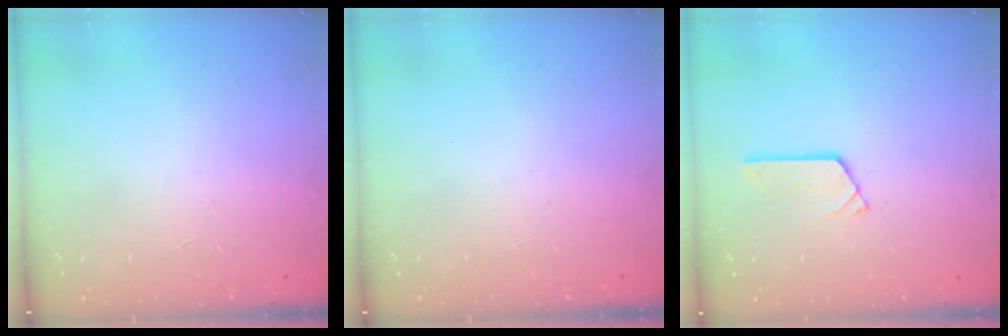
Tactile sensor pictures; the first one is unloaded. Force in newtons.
{"total": 0.0}
{"total": 2.8, "press": 2.8, "slide": 0.2}